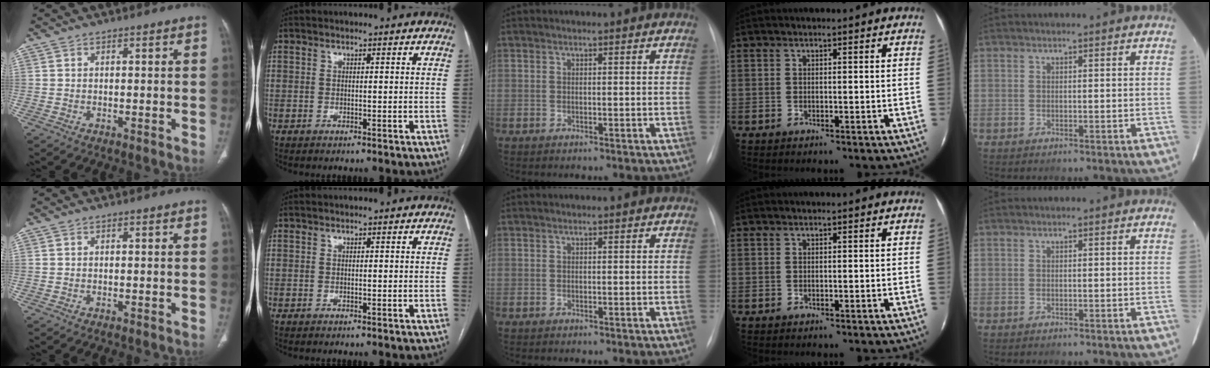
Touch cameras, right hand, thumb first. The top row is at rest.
{}